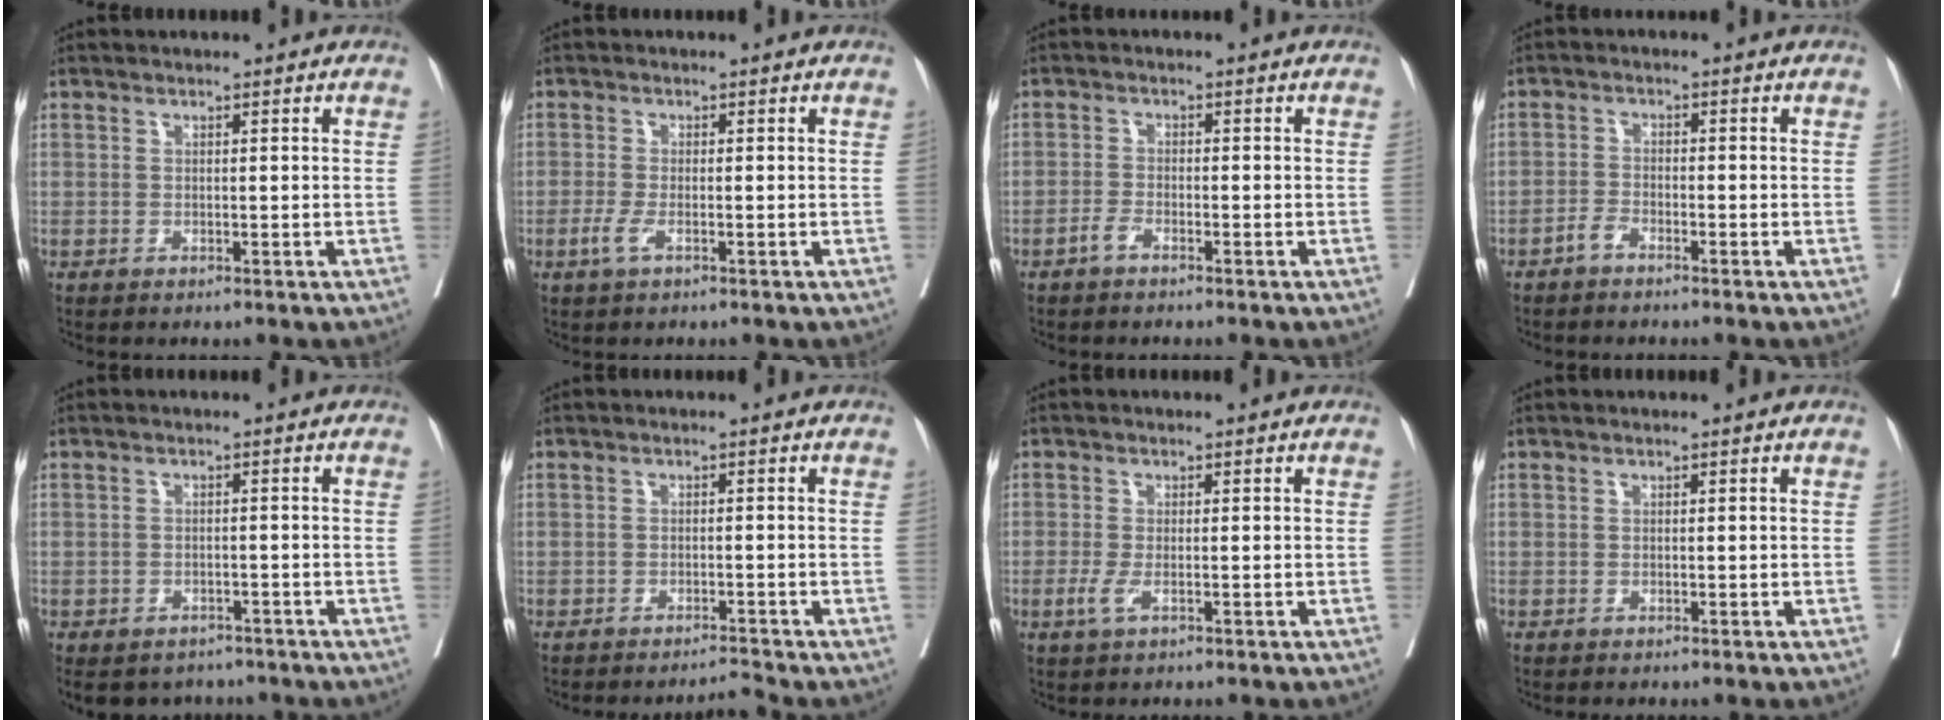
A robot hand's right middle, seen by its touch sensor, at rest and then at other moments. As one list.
[{"total": 2.2, "force": [-1.0, 0.6, 1.9], "torque": [-0.046, -0.004, -0.020]}, {"total": 1.6, "force": [-1.2, 0.4, 1.0], "torque": [-0.021, 0.000, -0.024]}, {"total": 1.3, "force": [-1.1, 0.6, 0.3], "torque": [-0.006, 0.002, -0.021]}, {"total": 8.1, "force": [-6.3, 4.8, 1.7], "torque": [-0.035, 0.000, -0.076]}, {"total": 1.6, "force": [-1.5, -0.6, -0.1], "torque": [0.004, -0.009, -0.022]}, {"total": 2.0, "force": [-0.7, 0.5, 1.8], "torque": [-0.042, -0.006, -0.013]}, {"total": 0.0}]